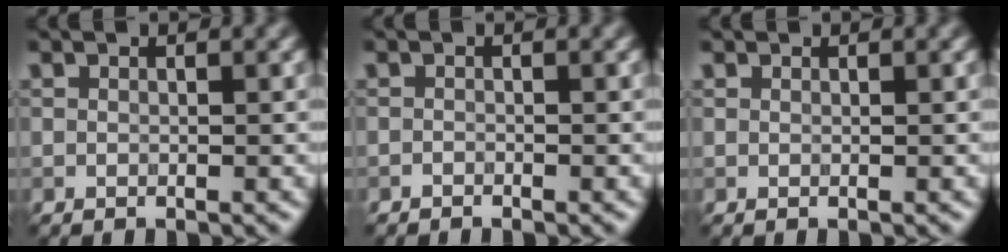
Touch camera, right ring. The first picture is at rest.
{"total": 0.6, "force": [-0.6, 0.1, 0.0], "torque": [0.001, -0.004, -0.013]}
{"total": 0.0}